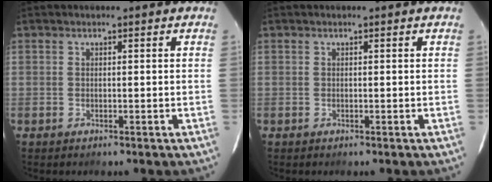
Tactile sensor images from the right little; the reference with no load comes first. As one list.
[{"total": 0.0}]